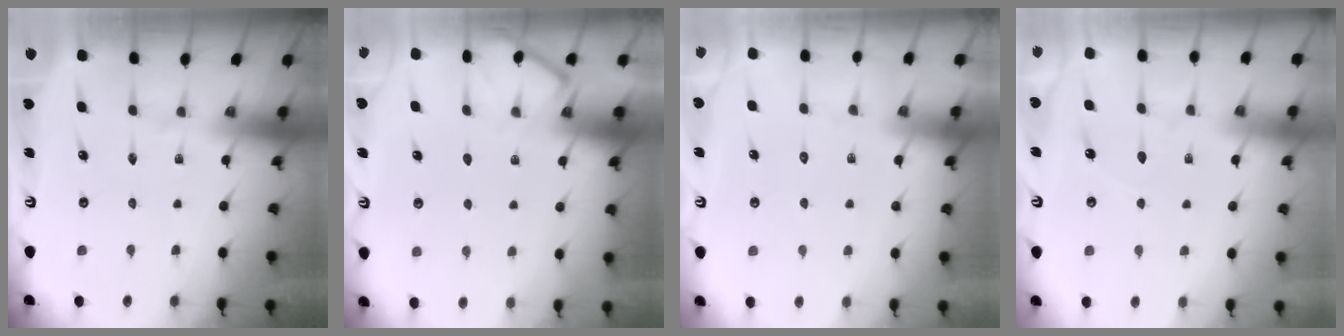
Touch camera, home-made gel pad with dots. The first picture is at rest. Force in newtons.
{"total": 4.7, "press": 4.7, "slide": 0.6}
{"total": 5.5, "press": 5.5, "slide": 0.7}
{"total": 3.4, "press": 3.4, "slide": 0.3}